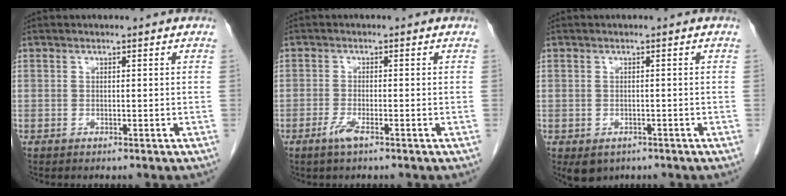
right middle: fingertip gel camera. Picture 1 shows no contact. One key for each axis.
{"total": 3.2, "fx": -1.9, "fy": 0.3, "fz": 2.5, "tx": -0.058, "ty": -0.007, "tz": -0.040}
{"total": 3.4, "fx": -2.1, "fy": 2.4, "fz": 1.3, "tx": -0.018, "ty": -0.003, "tz": -0.022}